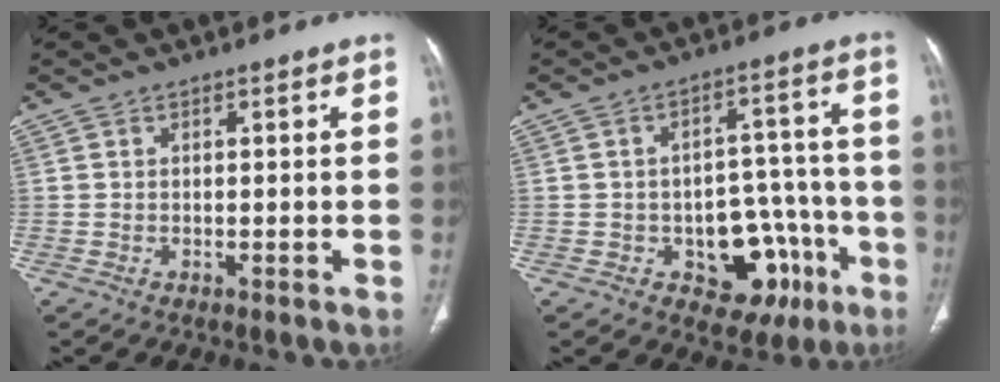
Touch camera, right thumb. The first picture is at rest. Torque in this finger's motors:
{"motor_torque": [3.98, 1.04, 0.89, -1.04, 0.29]}